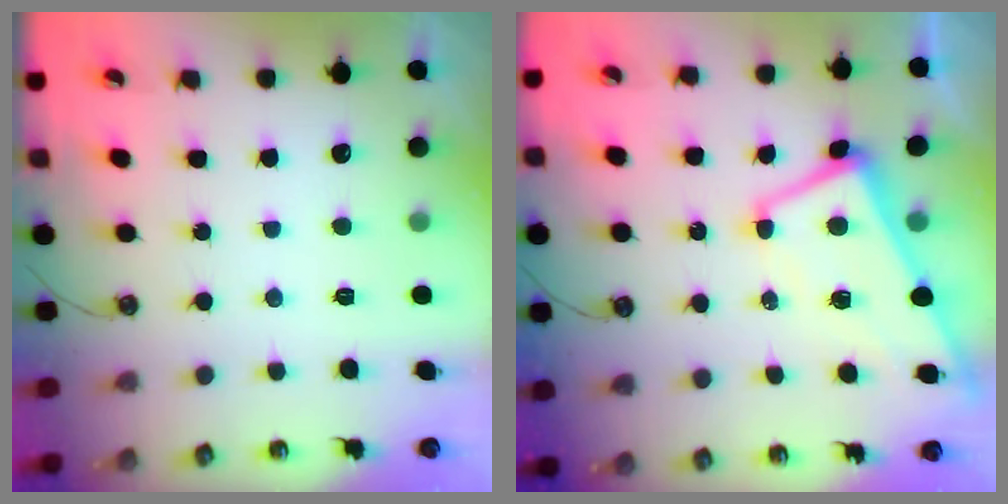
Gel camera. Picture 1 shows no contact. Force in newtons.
{"total": 1.0, "press": 0.2, "slide": 1.0}